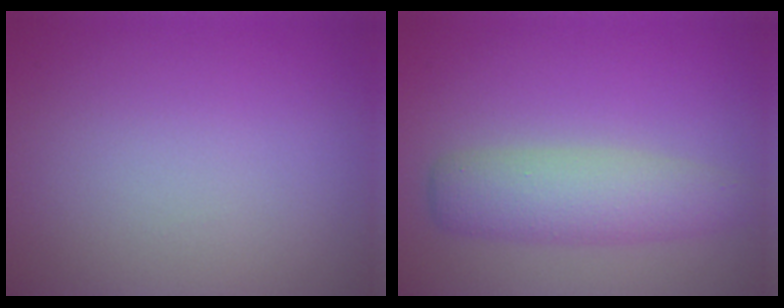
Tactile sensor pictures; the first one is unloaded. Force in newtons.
{"total": 4.2, "press": 4.2, "slide": 0.1}